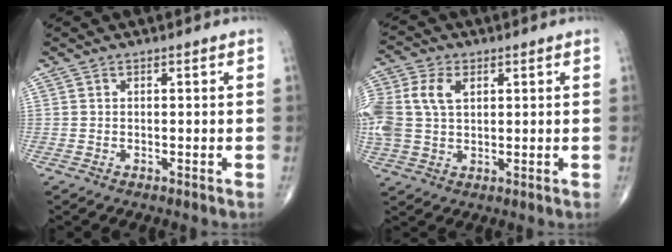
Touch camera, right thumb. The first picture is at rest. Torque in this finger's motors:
{"motor_torque": [0.93, 0.95, 1.32, -0.08, 0.14]}